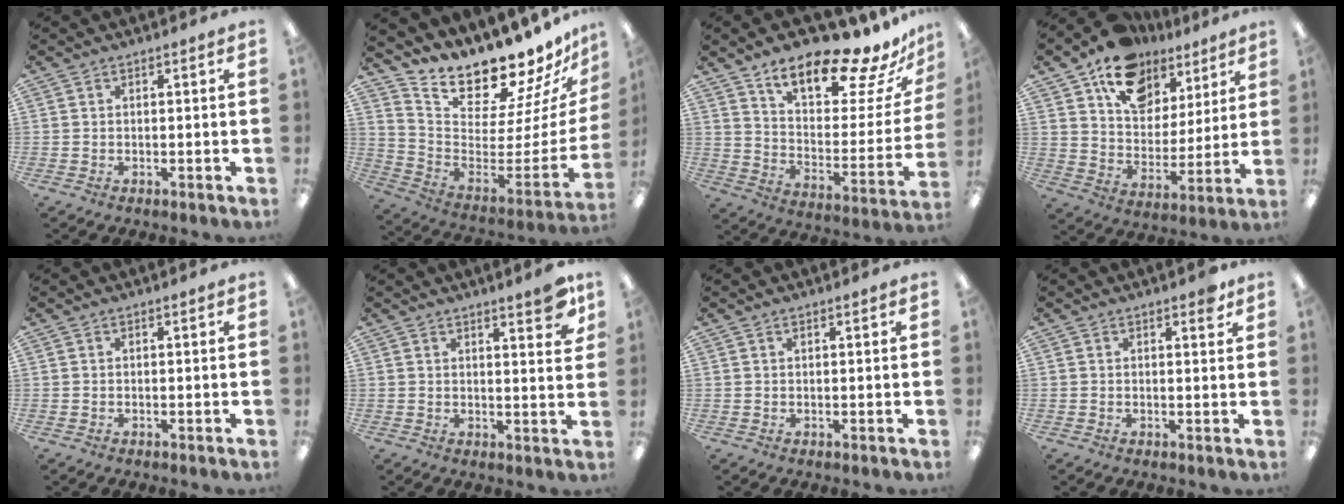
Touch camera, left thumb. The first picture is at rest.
{"total": 15.0, "force": [14.2, 3.5, 3.3], "torque": [-0.049, -0.154, 0.241]}
{"total": 19.3, "force": [15.7, 5.3, 10.0], "torque": [-0.147, -0.115, 0.259]}
{"total": 15.5, "force": [10.3, 10.1, 5.7], "torque": [-0.101, -0.056, 0.194]}
{"total": 0.0}
{"total": 6.4, "force": [4.7, 1.4, 4.0], "torque": [-0.042, -0.029, 0.074]}
{"total": 0.7, "force": [0.5, 0.2, 0.4], "torque": [-0.008, 0.002, 0.008]}
{"total": 2.2, "force": [1.5, 0.8, 1.3], "torque": [-0.014, -0.004, 0.024]}